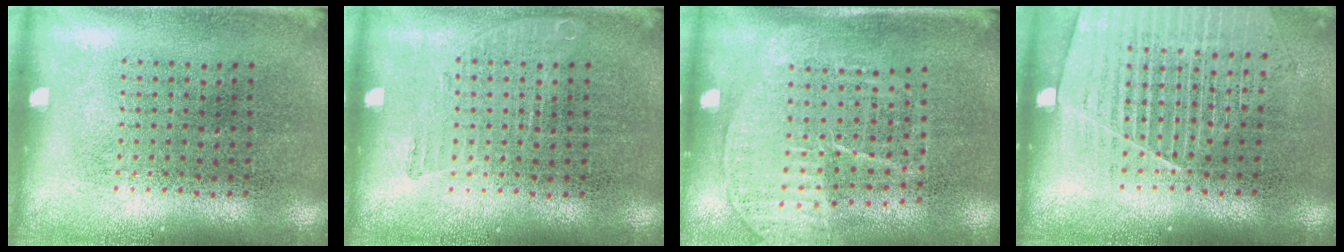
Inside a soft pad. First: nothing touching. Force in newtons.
{"total": 0.8, "press": 0.8, "slide": 0.1}
{"total": 1.5, "press": 1.3, "slide": 0.8}
{"total": 1.3, "press": 1.3, "slide": 0.3}